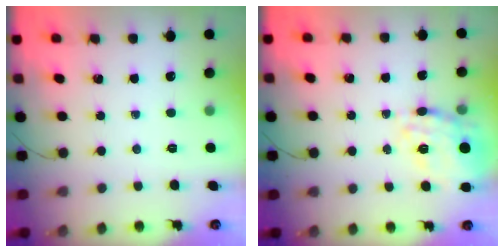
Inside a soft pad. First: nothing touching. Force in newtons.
{"total": 18.0, "press": 17.7, "slide": 2.9}